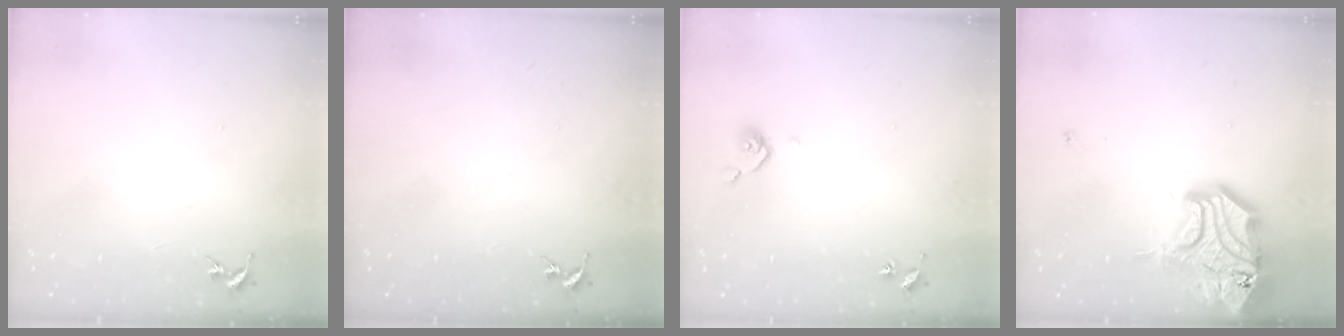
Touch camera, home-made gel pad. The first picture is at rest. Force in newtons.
{"total": 0.0}
{"total": 5.0, "press": 4.9, "slide": 1.2}
{"total": 23.5, "press": 23.3, "slide": 3.4}